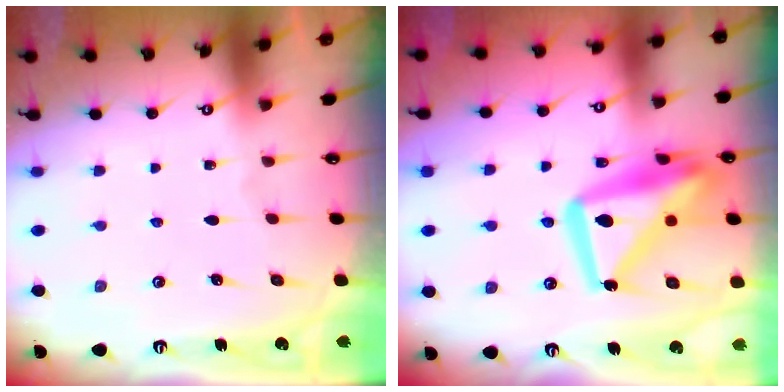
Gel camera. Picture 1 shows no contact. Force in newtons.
{"total": 19.0, "press": 18.9, "slide": 2.4}